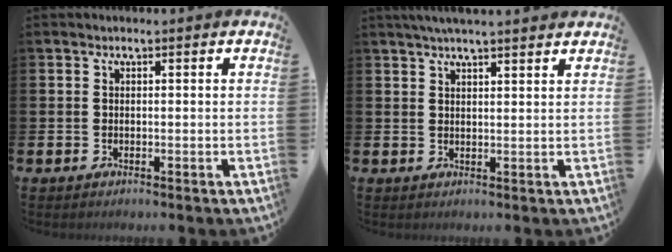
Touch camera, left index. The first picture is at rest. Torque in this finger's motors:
{"motor_torque": [1.06, -1.08, 0.83, 0.21]}